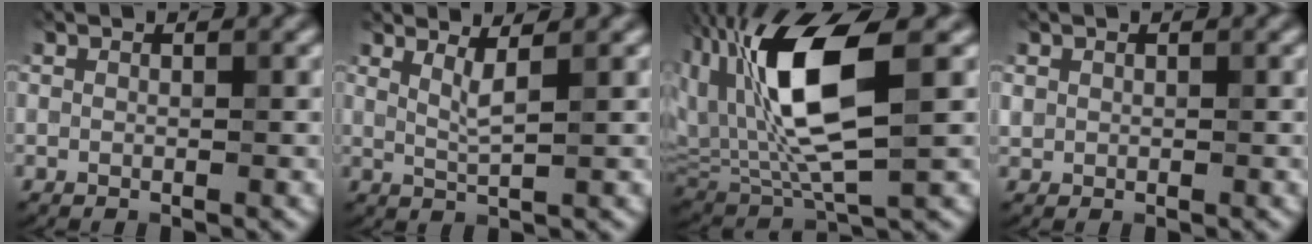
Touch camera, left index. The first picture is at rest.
{"total": 2.1, "force": [1.1, 0.3, 1.7], "torque": [-0.028, -0.005, 0.021]}
{"total": 11.6, "force": [2.0, 4.1, 10.6], "torque": [-0.204, 0.010, 0.035]}
{"total": 0.6, "force": [0.3, 0.5, 0.0], "torque": [0.003, -0.002, 0.007]}